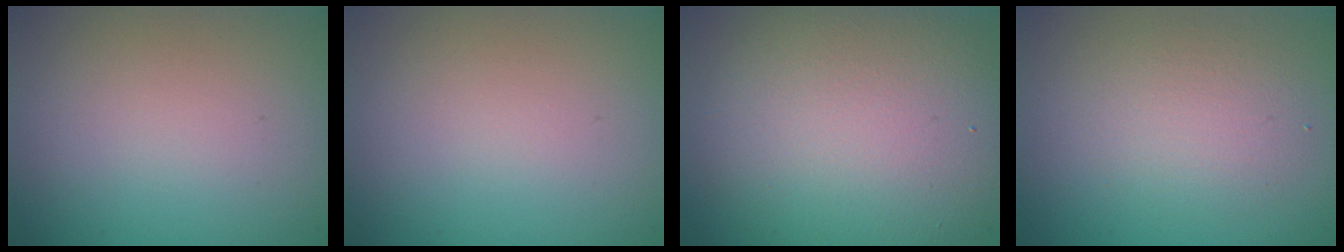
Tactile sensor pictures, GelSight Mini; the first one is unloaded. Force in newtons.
{"total": 0.0}
{"total": 10.2, "press": 10.1, "slide": 0.9}
{"total": 2.6, "press": 2.6, "slide": 0.0}